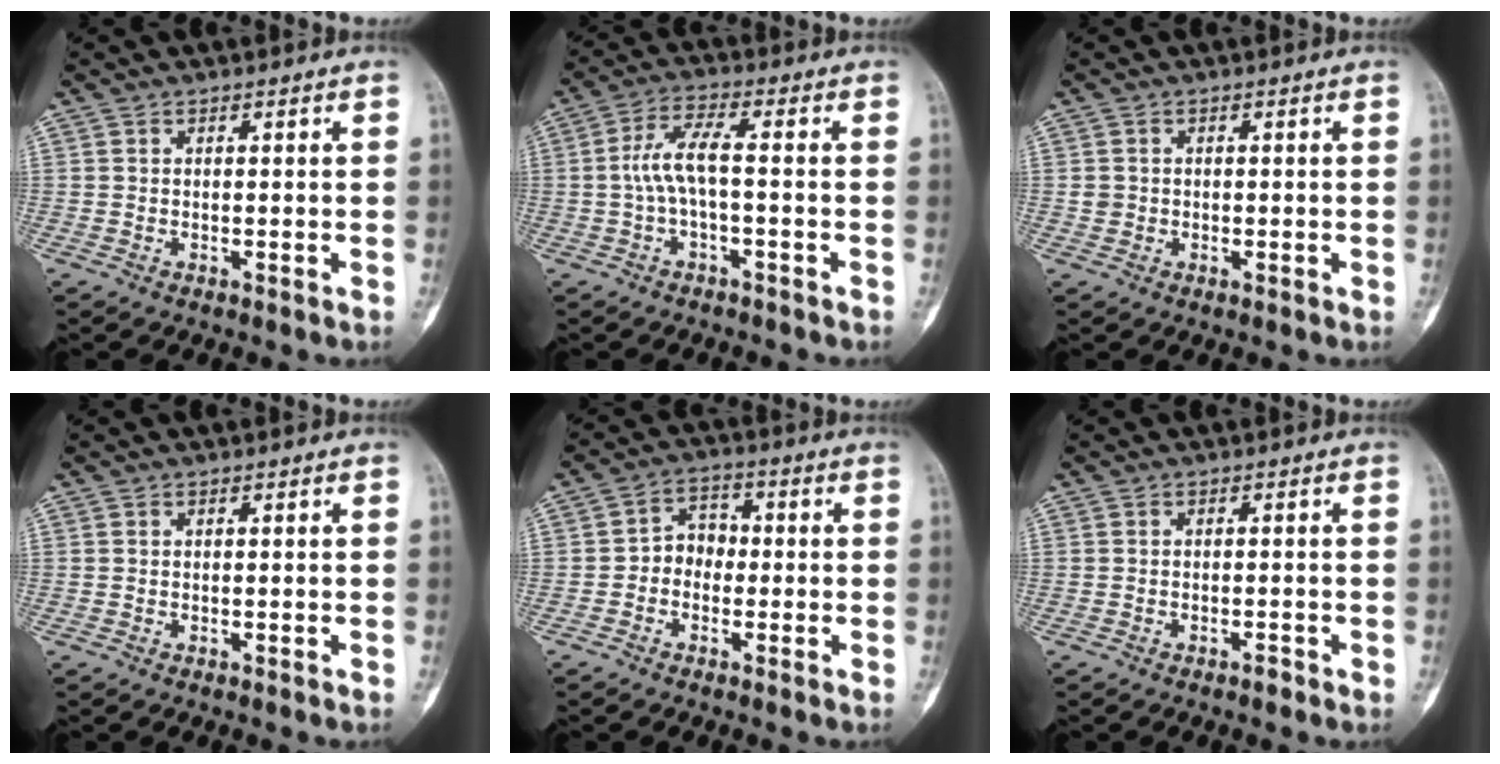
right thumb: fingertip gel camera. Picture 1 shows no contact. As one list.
[{"total": 6.3, "force": [-0.7, 1.7, 6.0], "torque": [-0.130, 0.030, -0.018]}, {"total": 1.2, "force": [0.0, 1.2, 0.1], "torque": [0.002, 0.004, 0.000]}, {"total": 0.0}, {"total": 5.1, "force": [-1.0, 4.2, 2.7], "torque": [-0.018, 0.023, -0.030]}, {"total": 0.9, "force": [-0.8, 0.3, 0.4], "torque": [-0.005, 0.004, -0.014]}]